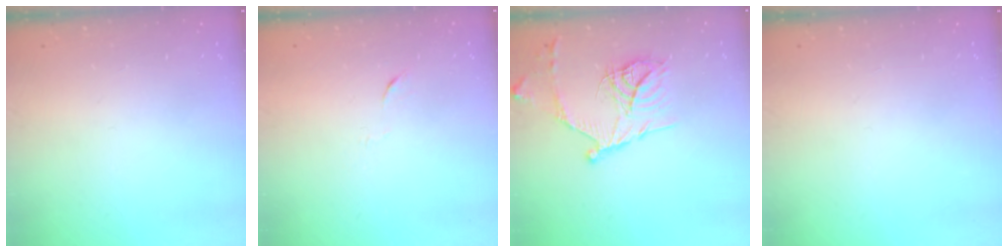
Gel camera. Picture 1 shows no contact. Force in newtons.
{"total": 4.0, "press": 4.0, "slide": 0.6}
{"total": 16.5, "press": 16.5, "slide": 1.6}
{"total": 0.0}